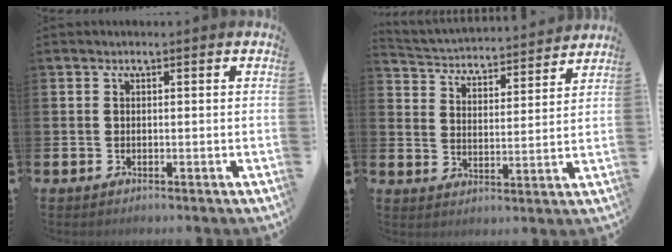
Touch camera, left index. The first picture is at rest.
{"total": 3.9, "force": [3.8, 0.9, 0.1], "torque": [-0.026, -0.040, 0.058]}